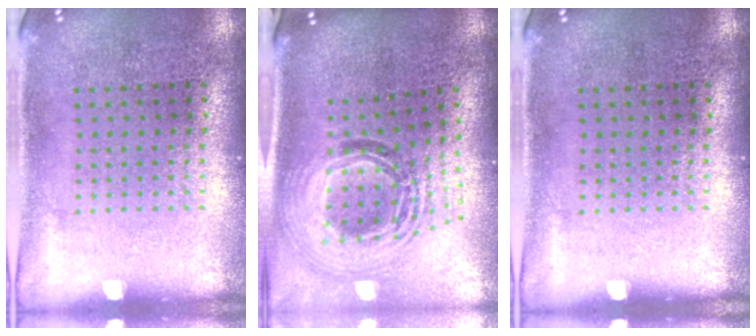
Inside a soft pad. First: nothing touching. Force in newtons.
{"total": 1.8, "press": 1.5, "slide": 1.0}
{"total": 0.0}